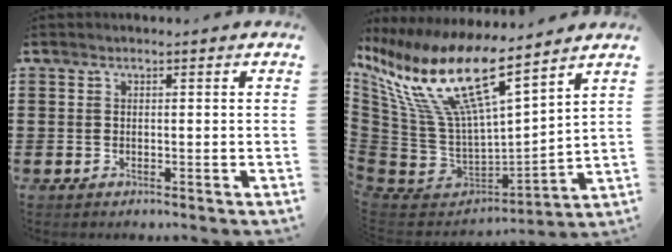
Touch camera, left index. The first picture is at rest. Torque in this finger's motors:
{"motor_torque": [2.14, 0.00, 1.05, 0.21]}